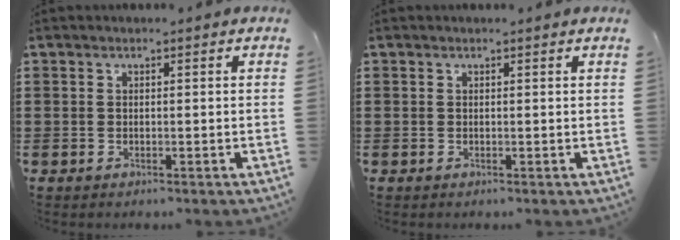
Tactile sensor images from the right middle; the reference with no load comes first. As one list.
[{"total": 0.0}]